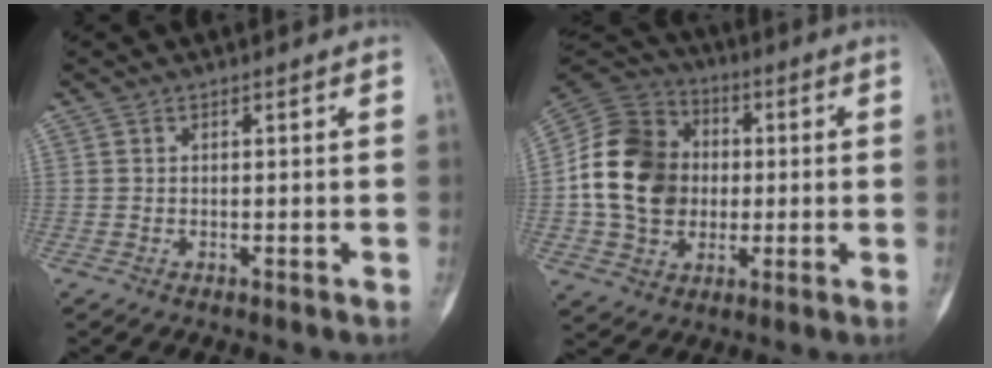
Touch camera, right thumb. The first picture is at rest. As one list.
[{"total": 17.8, "force": [0.0, 14.7, 10.1], "torque": [-0.165, 0.021, -0.001]}]